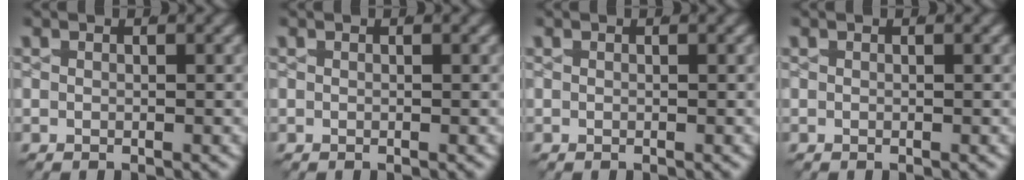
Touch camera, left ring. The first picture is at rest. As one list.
[{"total": 0.0}, {"total": 0.0}, {"total": 0.0}]